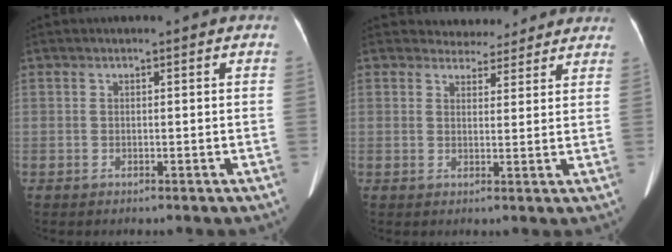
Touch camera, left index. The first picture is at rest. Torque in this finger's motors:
{"motor_torque": [0.27, -0.35, -0.01, -0.02]}